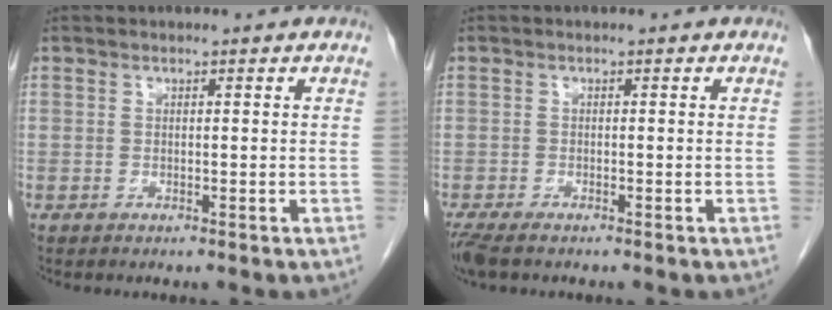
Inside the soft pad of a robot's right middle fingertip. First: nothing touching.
{"total": 3.3, "force": [-2.5, 1.0, 1.9], "torque": [-0.042, -0.011, -0.043]}